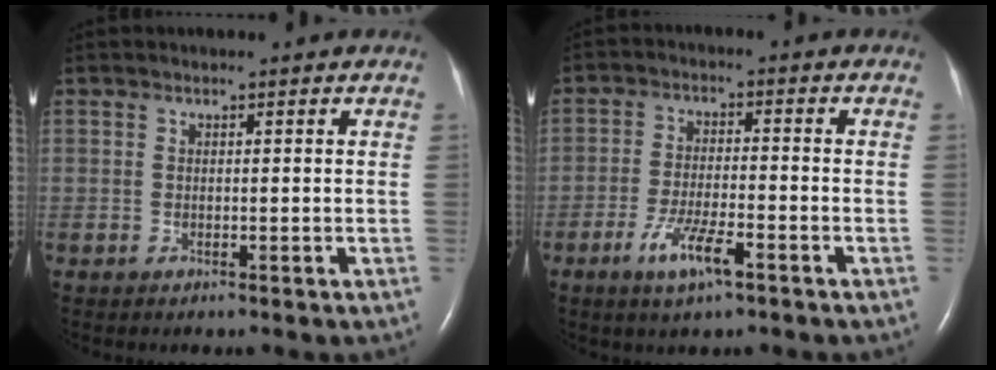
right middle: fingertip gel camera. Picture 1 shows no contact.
{"total": 6.2, "force": [-3.5, 1.0, 5.0], "torque": [-0.104, -0.007, -0.062]}